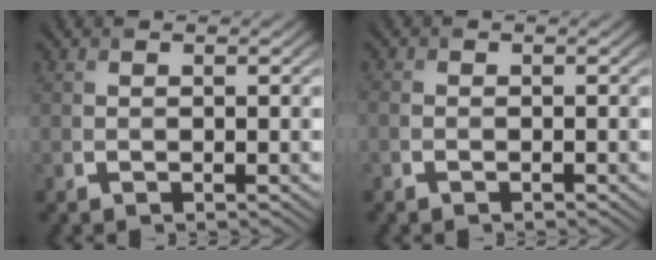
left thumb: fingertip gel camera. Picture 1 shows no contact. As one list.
[{"total": 1.2, "force": [-0.7, 0.8, 0.5], "torque": [-0.014, -0.003, -0.014]}]